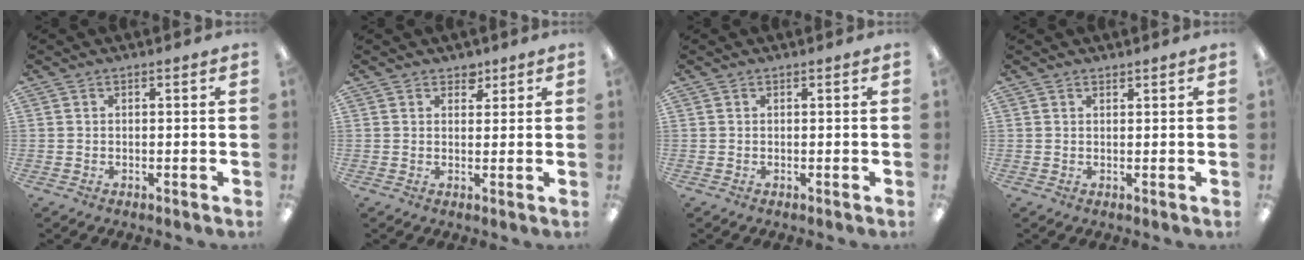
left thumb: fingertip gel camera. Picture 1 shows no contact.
{"total": 2.7, "force": [1.9, 1.8, 0.7], "torque": [0.006, -0.008, 0.029]}
{"total": 0.0}
{"total": 0.9, "force": [0.9, 0.2, 0.0], "torque": [0.008, -0.004, 0.015]}